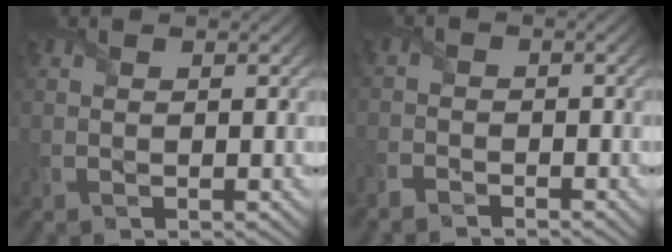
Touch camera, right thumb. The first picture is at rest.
{"total": 2.8, "force": [-2.7, 0.6, 0.4], "torque": [-0.013, -0.006, -0.065]}